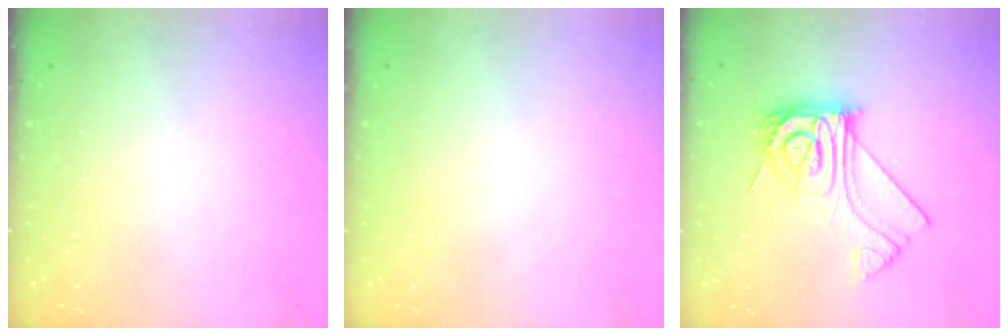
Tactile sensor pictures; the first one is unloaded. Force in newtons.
{"total": 0.0}
{"total": 13.7, "press": 13.6, "slide": 1.2}